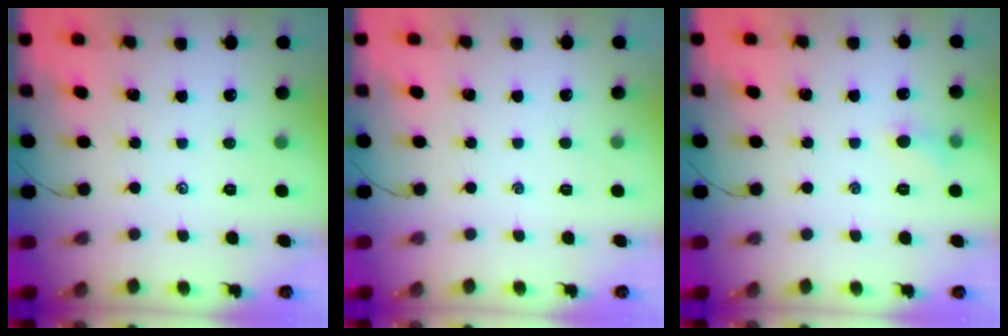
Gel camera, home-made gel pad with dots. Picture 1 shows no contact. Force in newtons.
{"total": 0.0}
{"total": 3.9, "press": 3.7, "slide": 1.3}